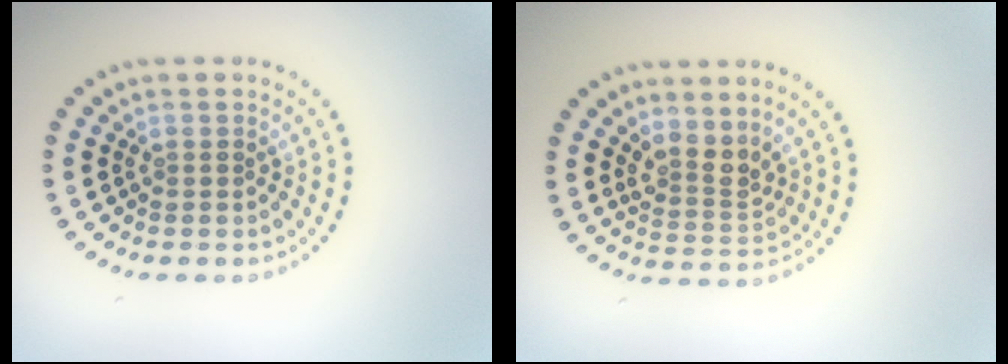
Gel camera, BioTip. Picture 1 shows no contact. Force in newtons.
{"total": 2.7, "press": 2.0, "slide": 1.8}